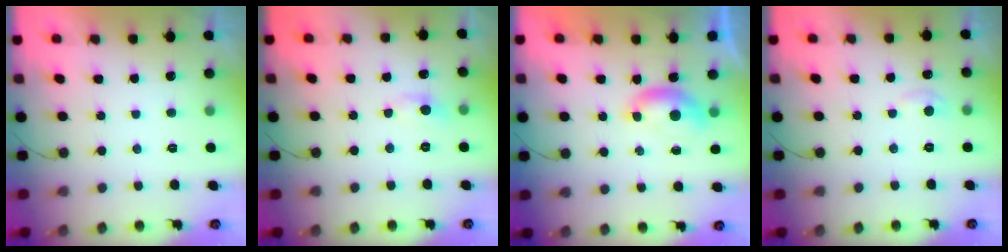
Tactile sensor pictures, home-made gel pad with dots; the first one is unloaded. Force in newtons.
{"total": 5.6, "press": 5.5, "slide": 0.7}
{"total": 5.9, "press": 5.8, "slide": 0.8}
{"total": 5.8, "press": 5.8, "slide": 0.7}